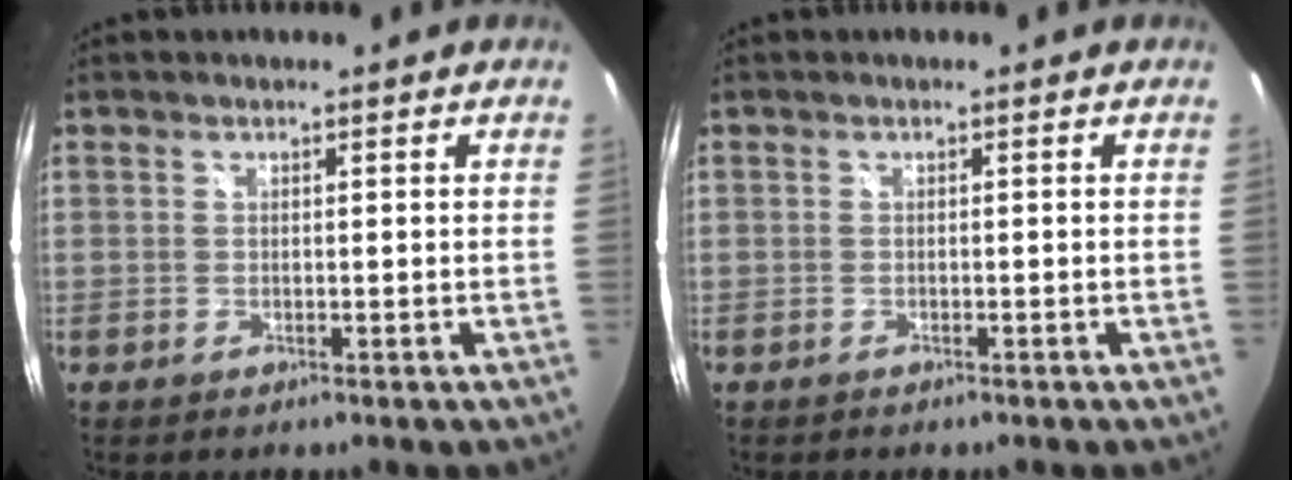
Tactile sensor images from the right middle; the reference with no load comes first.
{"total": 1.1, "force": [-0.9, 0.5, 0.4], "torque": [-0.011, -0.002, -0.012]}